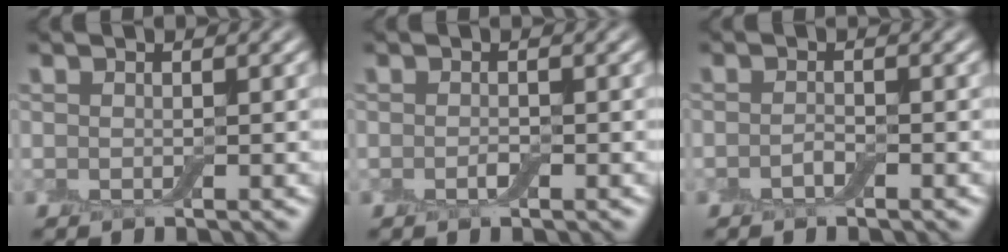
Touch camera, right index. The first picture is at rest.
{"total": 0.8, "force": [-0.4, 0.3, 0.6], "torque": [-0.015, -0.001, -0.007]}
{"total": 1.0, "force": [-0.6, 0.3, 0.7], "torque": [-0.017, 0.001, -0.012]}